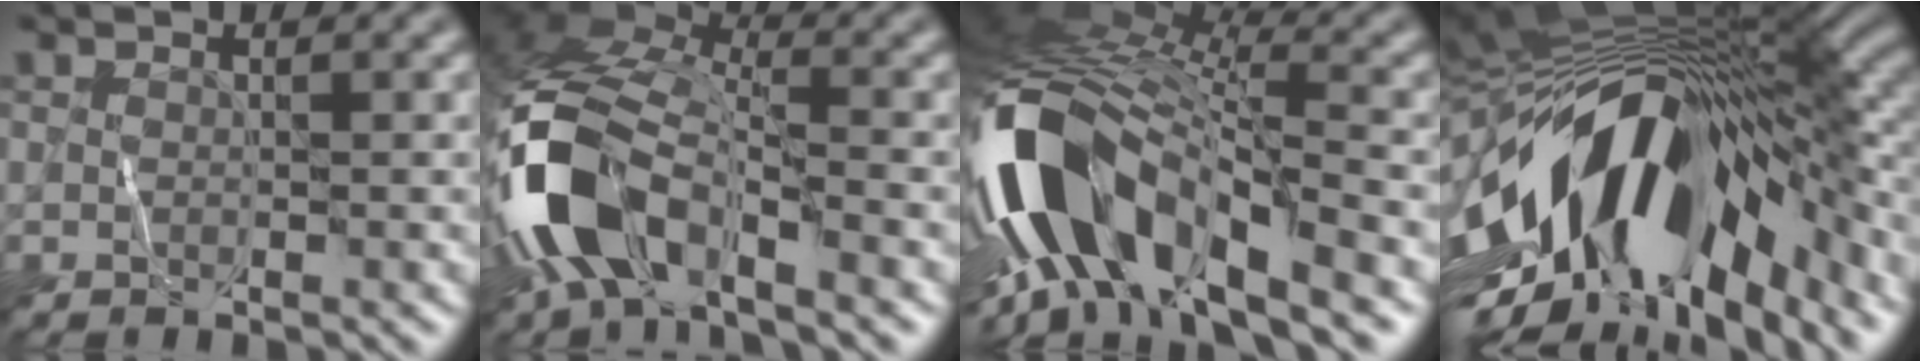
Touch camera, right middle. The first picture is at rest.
{"total": 12.0, "force": [-5.1, 6.0, 9.1], "torque": [-0.193, -0.005, -0.099]}
{"total": 14.8, "force": [-5.6, 6.5, 12.1], "torque": [-0.245, 0.013, -0.101]}
{"total": 15.5, "force": [-5.3, 7.3, 12.7], "torque": [-0.213, 0.004, -0.081]}